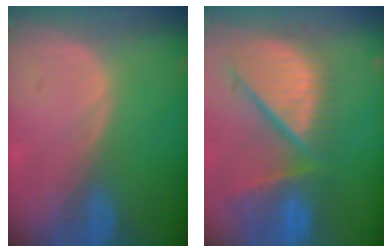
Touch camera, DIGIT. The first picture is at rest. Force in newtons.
{"total": 13.1, "press": 10.9, "slide": 7.3}